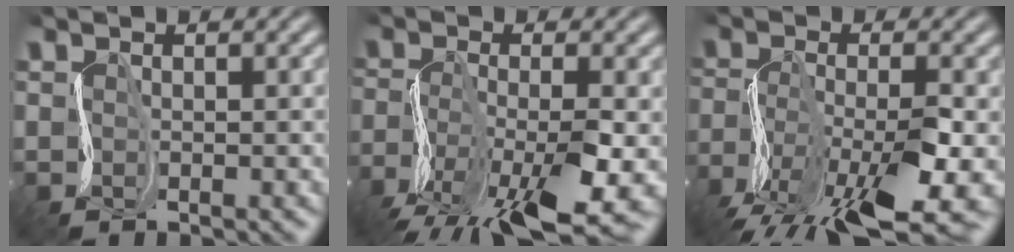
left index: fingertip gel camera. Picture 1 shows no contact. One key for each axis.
{"total": 10.3, "fx": -5.5, "fy": 3.0, "fz": 8.2, "tx": -0.166, "ty": -0.019, "tz": -0.103}
{"total": 11.4, "fx": -6.4, "fy": 3.4, "fz": 8.8, "tx": -0.177, "ty": -0.017, "tz": -0.118}